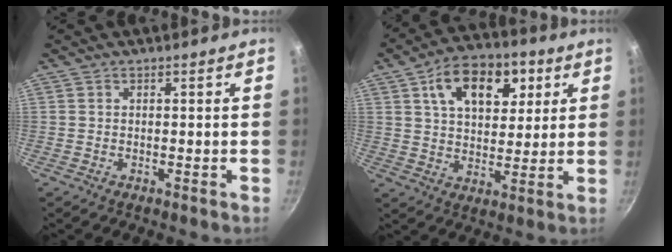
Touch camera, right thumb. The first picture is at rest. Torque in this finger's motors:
{"motor_torque": [-0.42, 1.21, 0.04, 0.04, 0.09]}